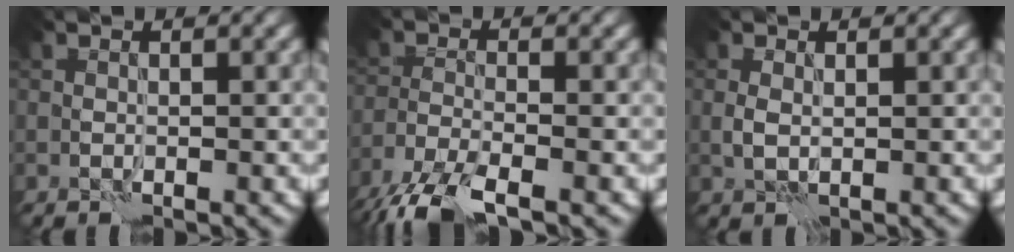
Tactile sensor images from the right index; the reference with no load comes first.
{"total": 5.9, "force": [-4.3, 1.6, 3.7], "torque": [-0.073, -0.015, -0.089]}
{"total": 1.0, "force": [0.3, 0.7, 0.7], "torque": [-0.018, -0.003, 0.007]}